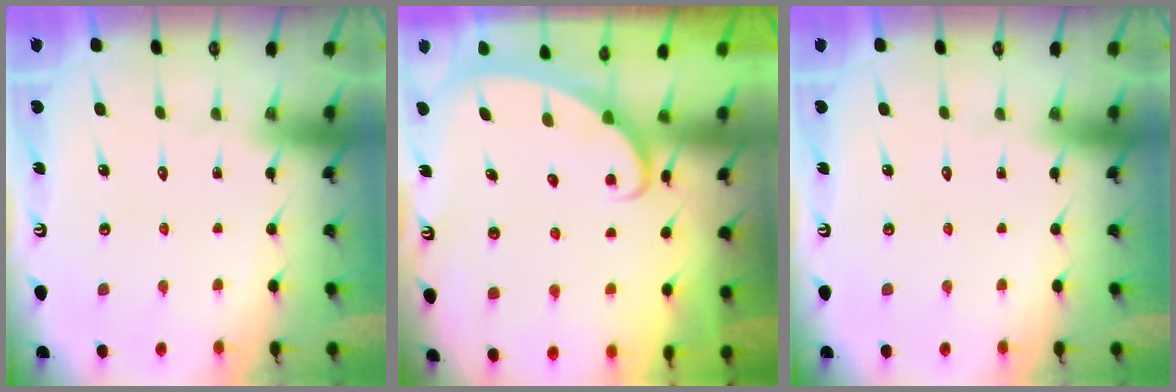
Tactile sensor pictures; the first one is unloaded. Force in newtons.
{"total": 2.5, "press": 2.5, "slide": 0.4}
{"total": 0.0}